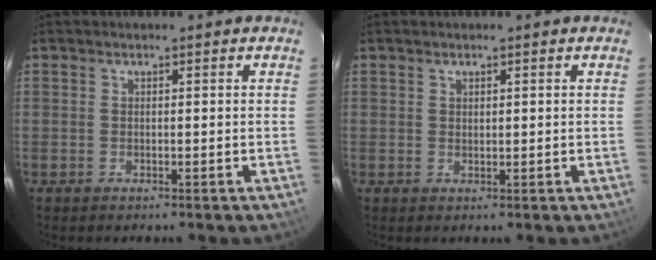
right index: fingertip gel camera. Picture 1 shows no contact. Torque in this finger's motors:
{"motor_torque": [-0.26, 0.17, 0.03, 0.00]}